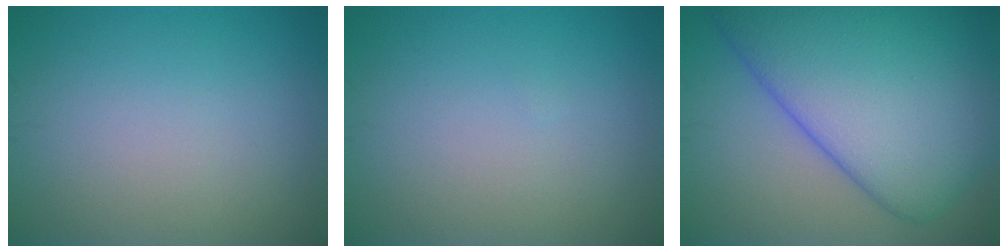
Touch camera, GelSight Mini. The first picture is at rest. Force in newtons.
{"total": 0.0}
{"total": 14.2, "press": 14.2, "slide": 0.4}